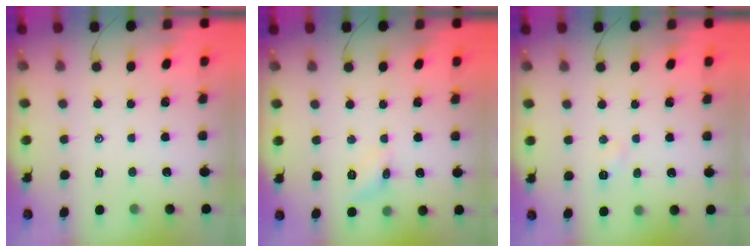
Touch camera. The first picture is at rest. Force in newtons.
{"total": 6.7, "press": 6.5, "slide": 1.6}
{"total": 2.4, "press": 2.3, "slide": 0.8}